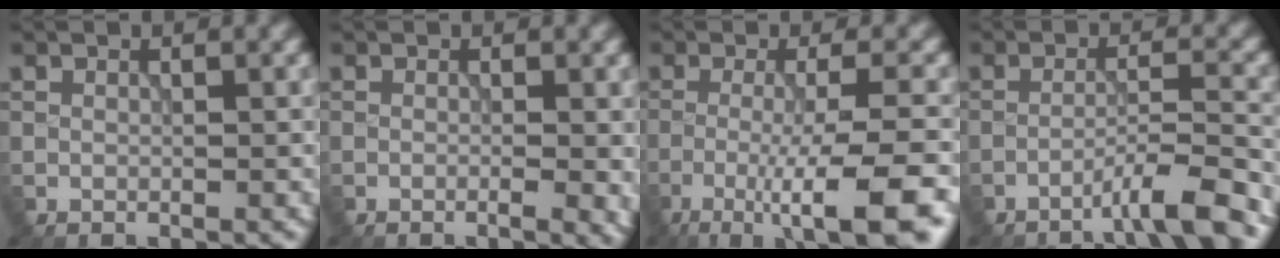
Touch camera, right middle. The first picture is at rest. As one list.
[{"total": 2.5, "force": [-0.4, 0.8, 2.3], "torque": [-0.028, 0.001, -0.005]}, {"total": 8.6, "force": [-4.4, 1.5, 7.3], "torque": [-0.113, 0.003, -0.074]}, {"total": 4.6, "force": [-3.4, 0.1, 3.1], "torque": [-0.046, 0.018, -0.065]}]